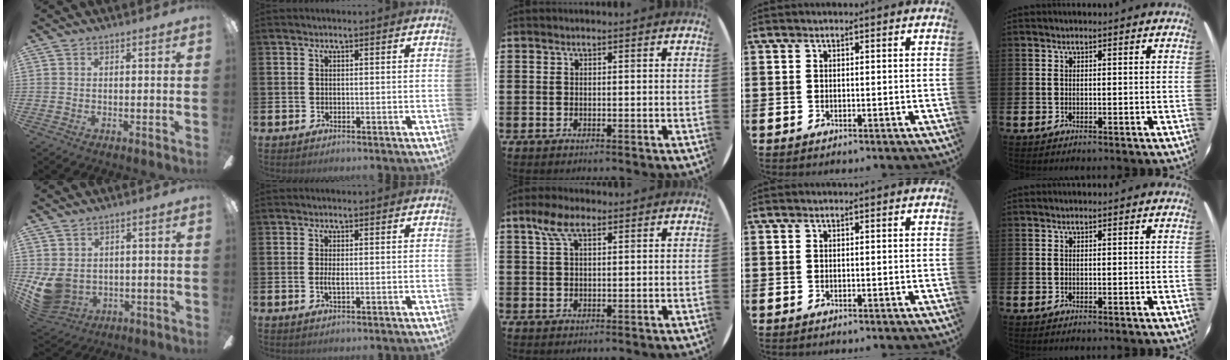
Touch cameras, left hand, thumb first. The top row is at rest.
{"thumb": {"total": 8.1, "force": [-0.3, 7.1, 3.9], "torque": [-0.106, -0.007, 0.000]}, "index": {"total": 1.3, "force": [-0.1, 0.3, 1.2], "torque": [-0.022, 0.000, -0.003]}, "middle": {"total": 4.6, "force": [2.6, 2.0, 3.3], "torque": [-0.071, 0.010, 0.045]}}